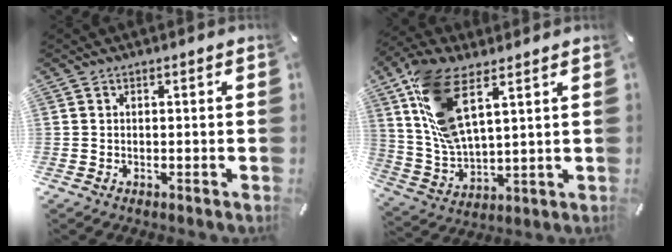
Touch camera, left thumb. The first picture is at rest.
{"total": 14.7, "force": [7.5, 6.2, 11.0], "torque": [-0.252, -0.024, 0.137]}